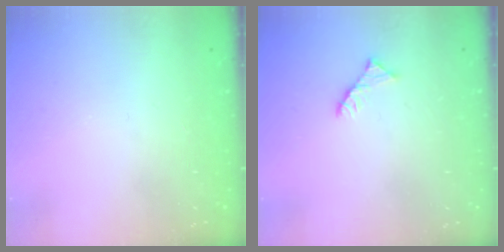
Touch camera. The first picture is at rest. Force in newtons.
{"total": 3.0, "press": 3.0, "slide": 0.5}